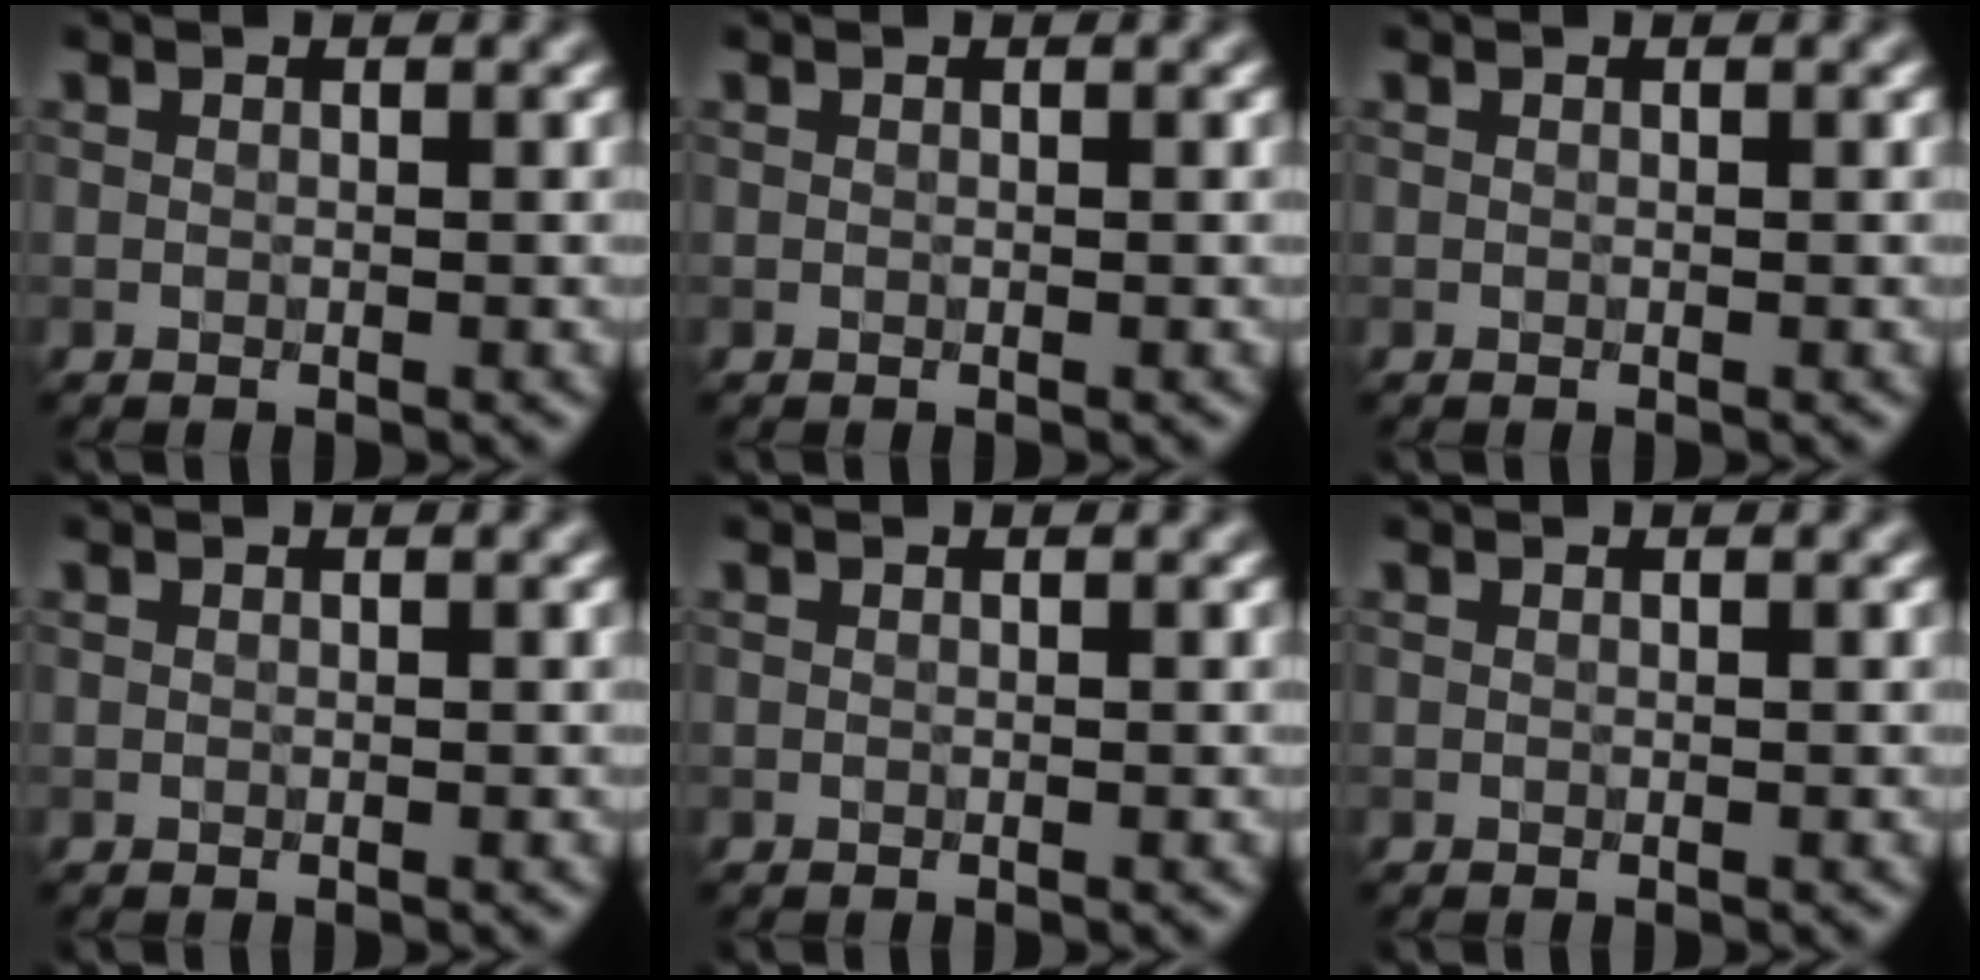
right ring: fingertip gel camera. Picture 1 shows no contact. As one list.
[{"total": 0.0}, {"total": 0.0}, {"total": 0.0}, {"total": 0.0}, {"total": 0.0}]